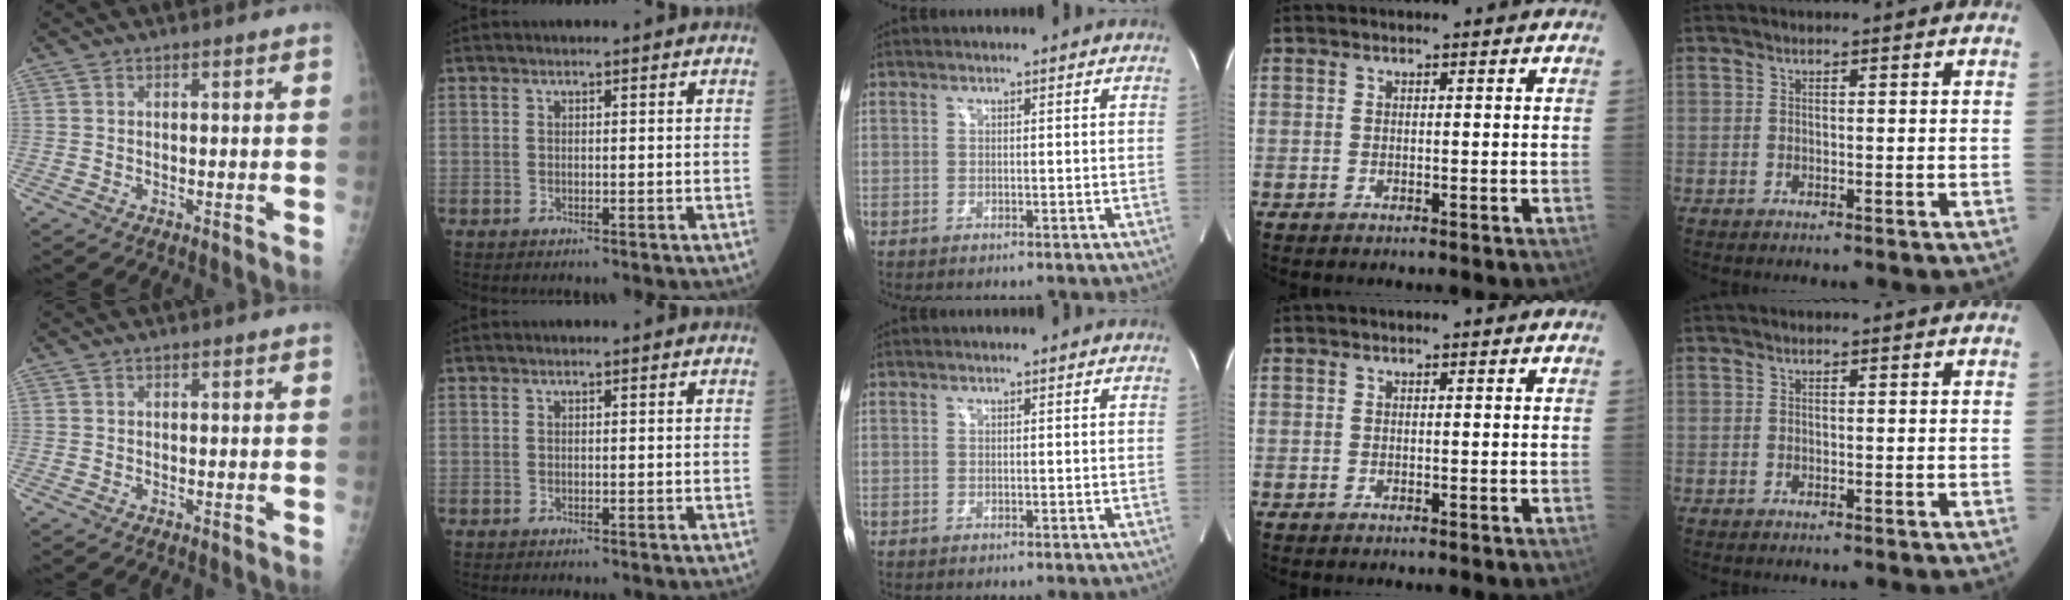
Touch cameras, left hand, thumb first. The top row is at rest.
{}